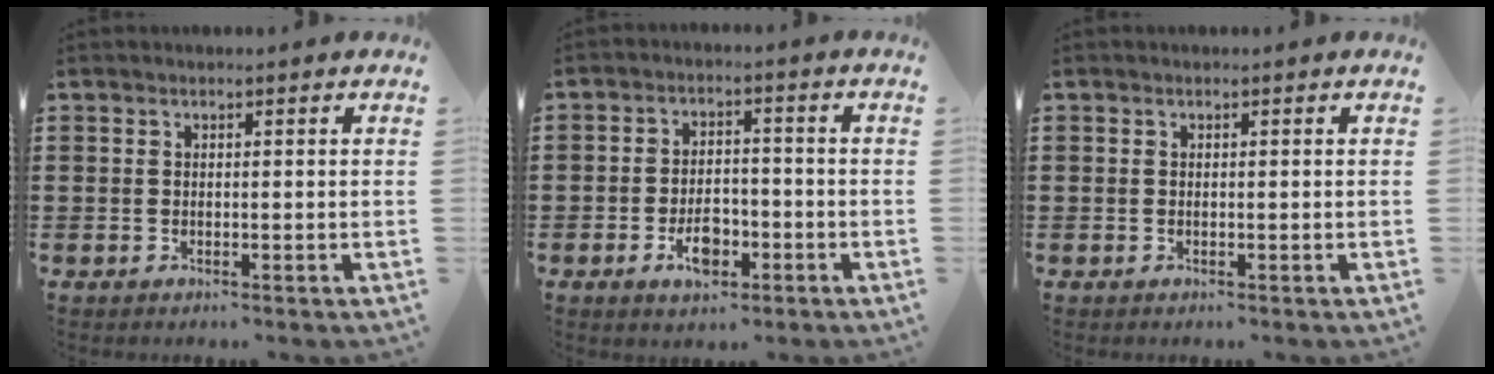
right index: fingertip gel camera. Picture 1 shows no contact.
{"total": 5.4, "force": [-2.4, 2.9, 3.8], "torque": [-0.062, 0.004, -0.044]}
{"total": 0.0}